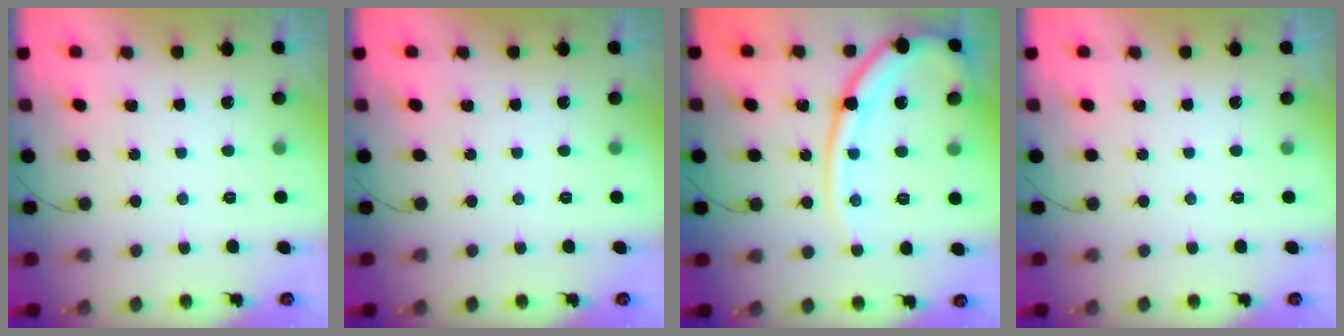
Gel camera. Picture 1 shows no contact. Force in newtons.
{"total": 0.0}
{"total": 15.4, "press": 15.3, "slide": 1.6}
{"total": 0.0}